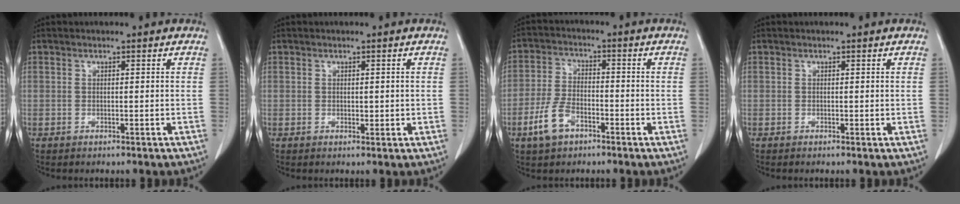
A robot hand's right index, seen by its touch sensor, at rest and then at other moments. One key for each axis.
{"total": 1.2, "fx": 0.1, "fy": 0.8, "fz": 0.9, "tx": -0.008, "ty": -0.001, "tz": 0.003}
{"total": 6.5, "fx": -3.4, "fy": 3.4, "fz": 4.4, "tx": -0.100, "ty": 0.003, "tz": -0.068}
{"total": 0.0}